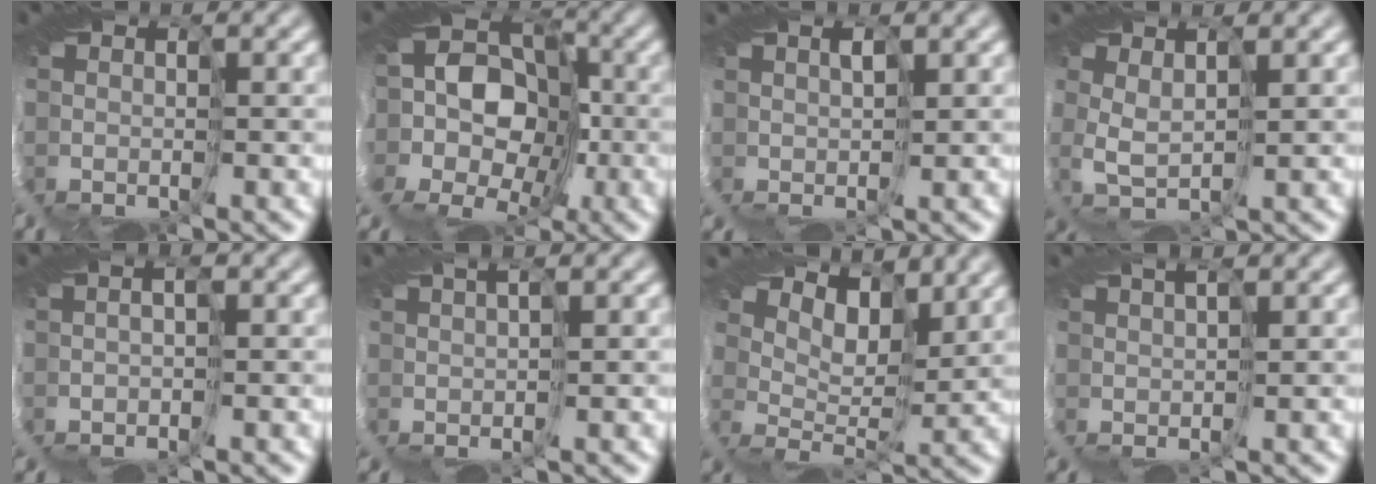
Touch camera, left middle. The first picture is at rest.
{"total": 8.7, "force": [-1.3, 7.0, 5.0], "torque": [-0.075, 0.020, -0.076]}
{"total": 2.7, "force": [0.9, -2.2, -1.3], "torque": [0.028, 0.009, -0.001]}
{"total": 1.7, "force": [0.7, -1.5, -0.1], "torque": [-0.016, 0.002, -0.006]}
{"total": 1.5, "force": [-0.3, -1.5, -0.2], "torque": [0.023, 0.005, -0.020]}
{"total": 2.7, "force": [0.4, -2.5, -0.9], "torque": [0.036, 0.018, -0.004]}
{"total": 5.5, "force": [5.4, 0.1, 1.0], "torque": [-0.013, 0.011, 0.045]}
{"total": 2.6, "force": [1.3, -2.2, -0.6], "torque": [0.025, 0.022, -0.002]}